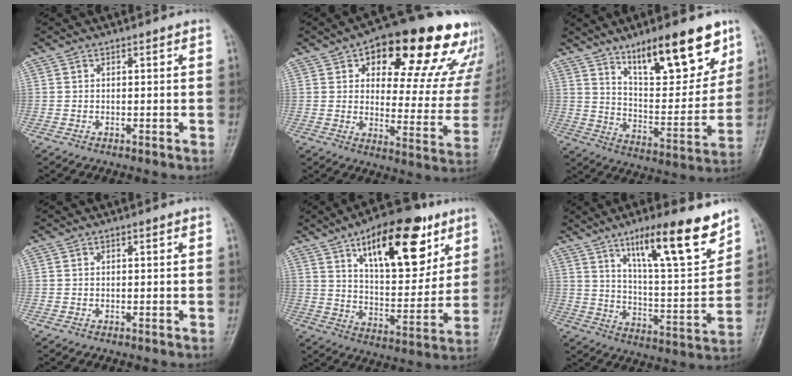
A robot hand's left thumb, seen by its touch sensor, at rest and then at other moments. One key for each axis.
{"total": 25.1, "fx": 14.6, "fy": 10.7, "fz": 17.4, "tx": -0.182, "ty": -0.038, "tz": 0.192}
{"total": 18.4, "fx": 11.7, "fy": 6.2, "fz": 12.8, "tx": -0.147, "ty": -0.067, "tz": 0.195}
{"total": 0.0}
{"total": 21.9, "fx": 11.0, "fy": 9.7, "fz": 16.2, "tx": -0.198, "ty": -0.040, "tz": 0.177}
{"total": 17.6, "fx": 11.3, "fy": 3.7, "fz": 13.0, "tx": -0.177, "ty": -0.065, "tz": 0.190}